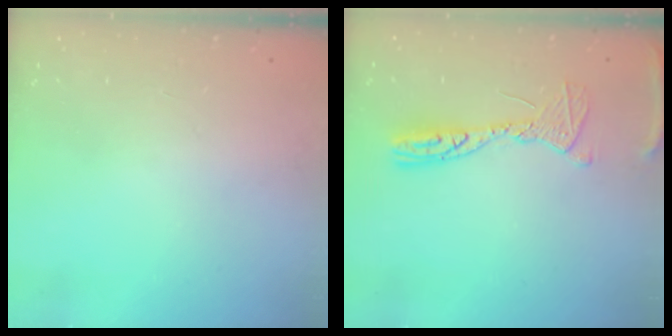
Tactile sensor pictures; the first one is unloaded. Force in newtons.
{"total": 12.0, "press": 11.9, "slide": 1.1}